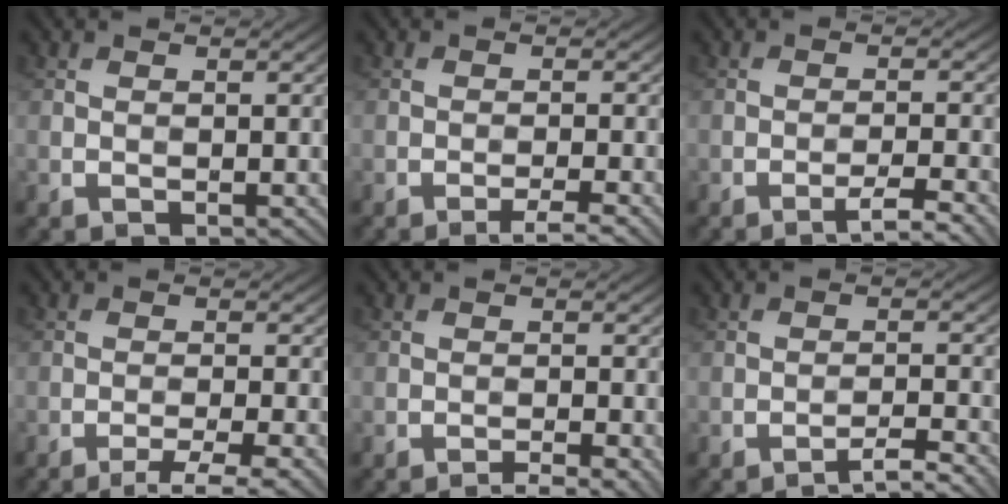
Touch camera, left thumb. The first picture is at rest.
{"total": 2.5, "force": [-1.7, 0.2, 1.8], "torque": [-0.025, 0.009, -0.033]}
{"total": 3.7, "force": [-2.4, 0.4, 2.8], "torque": [-0.046, 0.009, -0.040]}
{"total": 3.8, "force": [-2.4, 0.5, 2.9], "torque": [-0.047, 0.005, -0.043]}
{"total": 3.0, "force": [-2.1, 0.4, 2.1], "torque": [-0.030, 0.009, -0.037]}
{"total": 3.4, "force": [-2.8, 0.2, 2.0], "torque": [-0.028, 0.014, -0.048]}